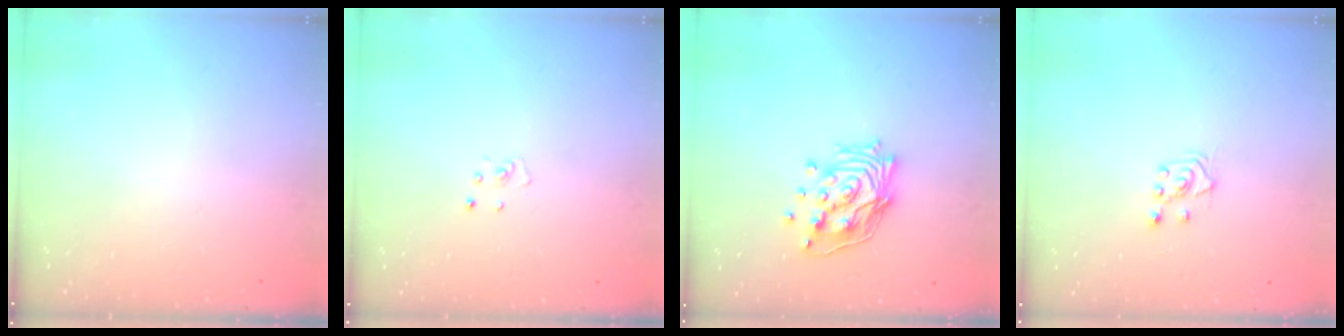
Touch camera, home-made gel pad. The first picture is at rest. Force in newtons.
{"total": 2.3, "press": 2.3, "slide": 0.2}
{"total": 15.0, "press": 14.9, "slide": 2.0}
{"total": 3.8, "press": 3.8, "slide": 0.5}